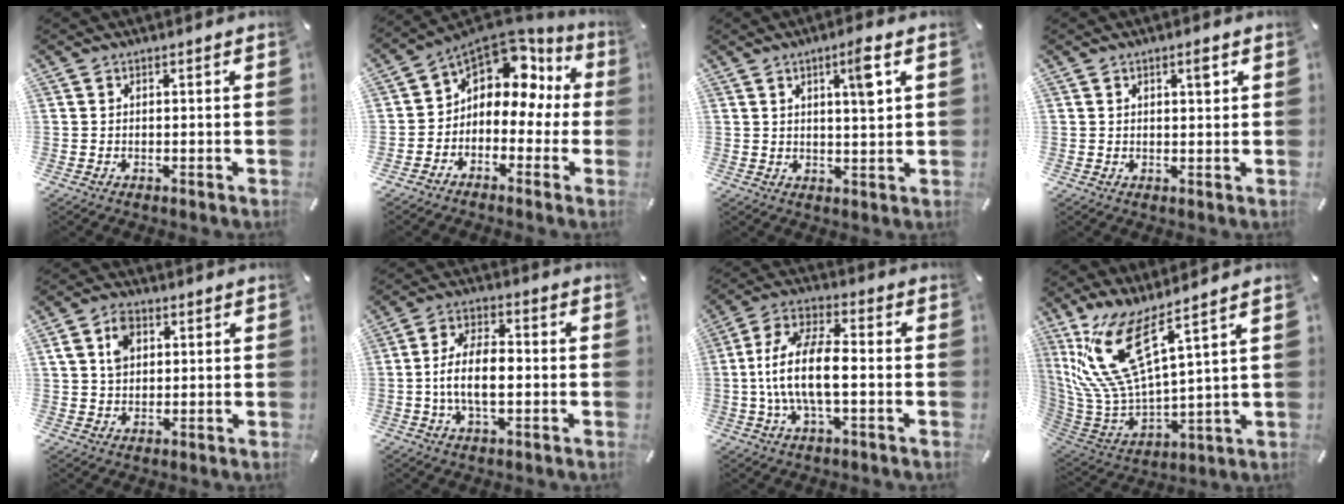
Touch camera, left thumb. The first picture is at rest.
{"total": 9.1, "force": [3.2, 6.8, 5.1], "torque": [-0.084, -0.031, 0.055]}
{"total": 6.2, "force": [2.7, 0.9, 5.5], "torque": [-0.080, -0.012, 0.037]}
{"total": 2.7, "force": [1.1, 1.1, 2.2], "torque": [-0.030, -0.001, 0.014]}
{"total": 6.7, "force": [2.2, 5.1, 3.8], "torque": [-0.071, 0.006, 0.041]}
{"total": 10.0, "force": [-1.6, 5.0, 8.5], "torque": [-0.171, 0.011, -0.029]}
{"total": 13.0, "force": [-1.9, 5.3, 11.7], "torque": [-0.242, 0.001, -0.037]}
{"total": 15.9, "force": [9.8, 5.3, 11.4], "torque": [-0.286, -0.065, 0.172]}